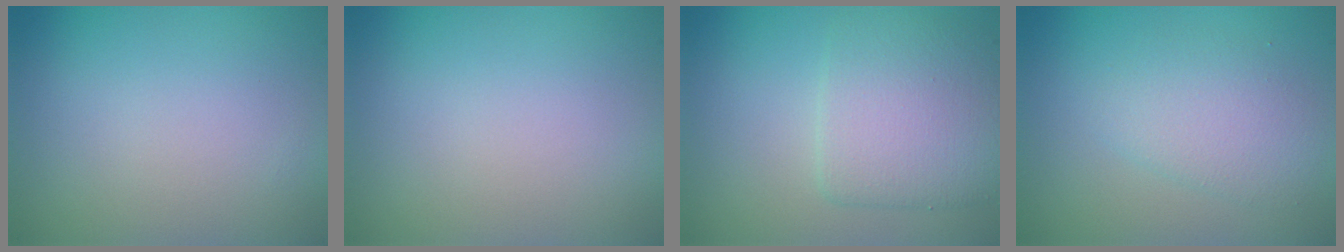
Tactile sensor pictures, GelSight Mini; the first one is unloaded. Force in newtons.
{"total": 0.0}
{"total": 4.9, "press": 4.8, "slide": 0.3}
{"total": 2.7, "press": 2.7, "slide": 0.1}